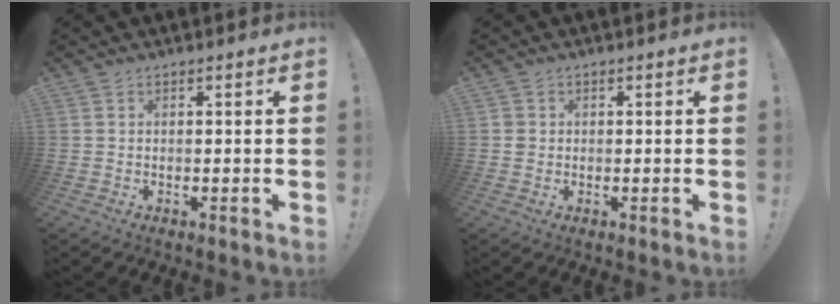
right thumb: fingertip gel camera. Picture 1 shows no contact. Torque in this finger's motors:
{"motor_torque": [-0.19, 0.39, 0.21, -0.02, -0.04]}